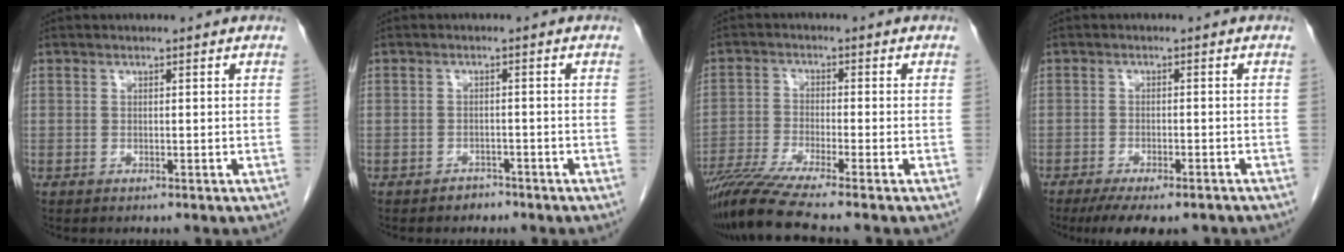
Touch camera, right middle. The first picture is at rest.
{"total": 1.7, "force": [-1.4, 0.9, 0.2], "torque": [-0.008, 0.003, -0.022]}
{"total": 9.3, "force": [-7.6, -1.4, 5.2], "torque": [-0.092, -0.030, -0.134]}
{"total": 9.5, "force": [-7.5, 2.8, 5.2], "torque": [-0.070, -0.008, -0.108]}